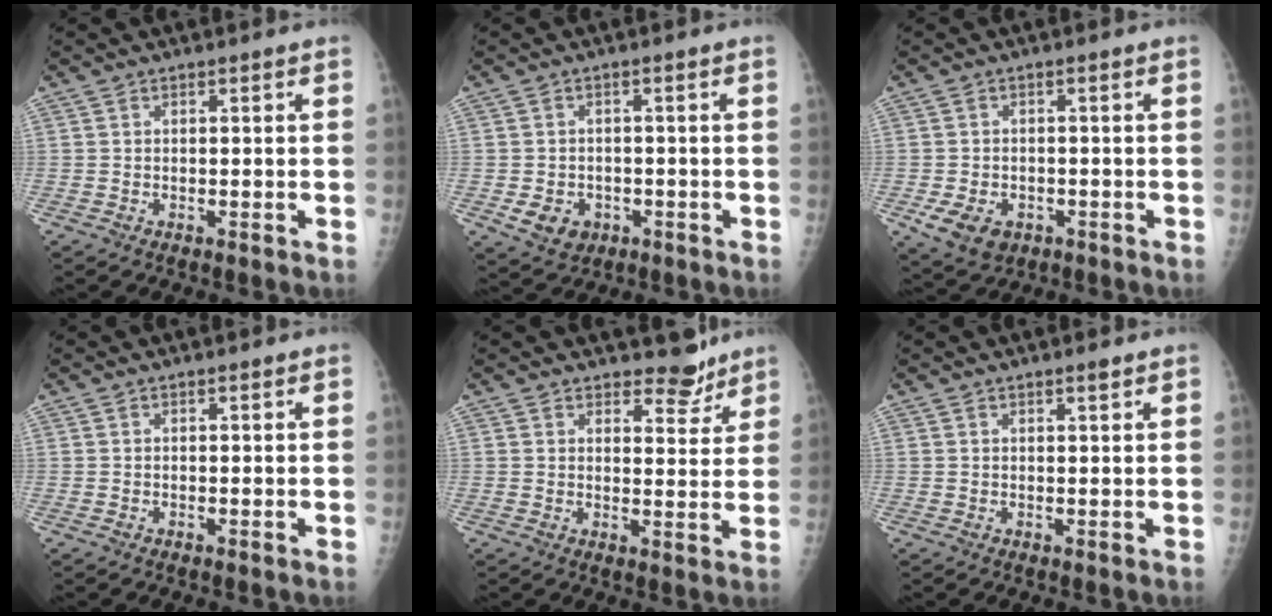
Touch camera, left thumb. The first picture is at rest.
{"total": 5.4, "force": [-1.8, 4.5, 2.4], "torque": [-0.029, 0.007, -0.016]}
{"total": 6.7, "force": [-2.7, 4.9, 3.7], "torque": [-0.063, 0.005, -0.034]}
{"total": 0.0}
{"total": 5.3, "force": [4.6, 2.3, 1.3], "torque": [0.008, -0.038, 0.064]}
{"total": 1.2, "force": [0.9, 0.2, 0.8], "torque": [-0.011, -0.006, 0.015]}